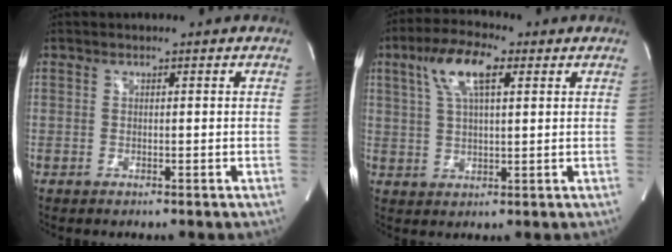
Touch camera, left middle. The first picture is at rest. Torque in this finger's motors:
{"motor_torque": [1.28, -0.50, 0.41, 0.14]}